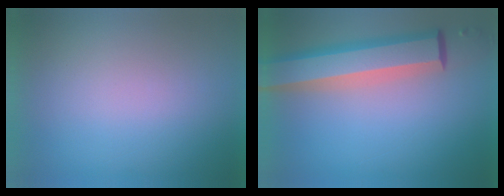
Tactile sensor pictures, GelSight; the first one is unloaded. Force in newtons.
{"total": 7.4}